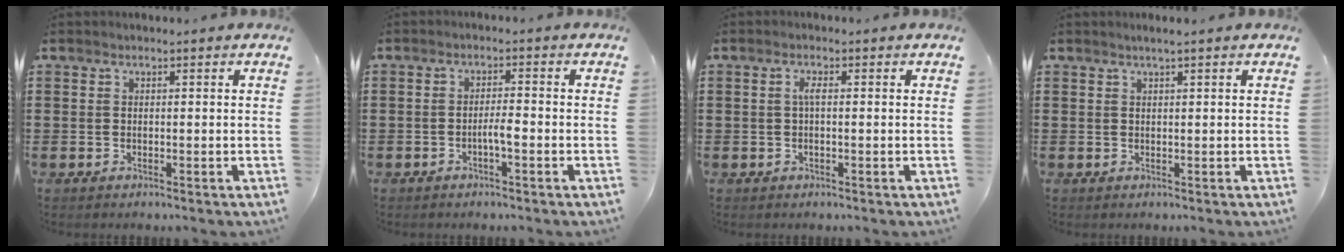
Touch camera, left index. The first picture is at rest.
{"total": 2.5, "force": [-1.0, 0.3, 2.3], "torque": [-0.043, 0.004, -0.019]}
{"total": 1.6, "force": [0.1, 0.3, 1.6], "torque": [-0.032, 0.003, 0.001]}
{"total": 1.0, "force": [0.7, 0.0, 0.7], "torque": [-0.013, 0.001, 0.012]}